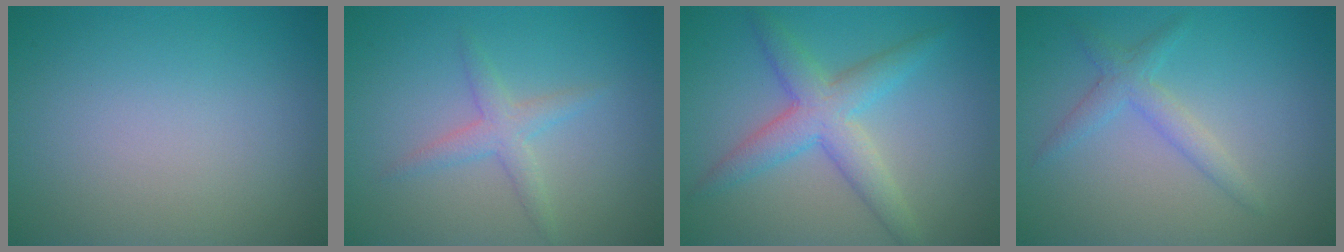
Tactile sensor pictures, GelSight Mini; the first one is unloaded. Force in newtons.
{"total": 2.1, "press": 2.1, "slide": 0.0}
{"total": 4.5, "press": 4.5, "slide": 0.1}
{"total": 2.1, "press": 2.1, "slide": 0.1}